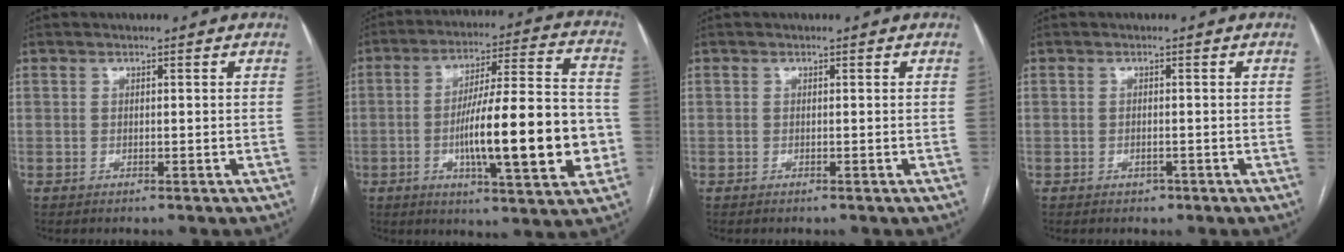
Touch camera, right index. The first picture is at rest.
{"total": 19.3, "force": [-3.7, 2.9, 18.7], "torque": [-0.281, 0.014, -0.050]}
{"total": 0.0}
{"total": 1.1, "force": [-0.7, 0.7, 0.5], "torque": [-0.010, 0.001, -0.006]}